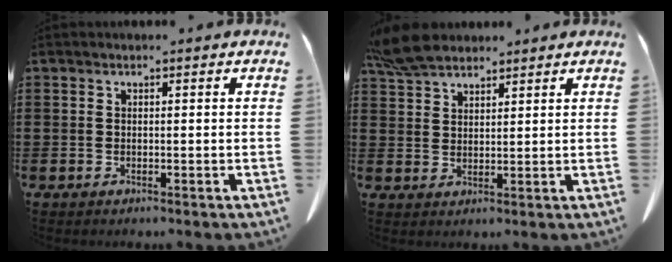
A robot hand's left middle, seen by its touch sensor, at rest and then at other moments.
{"total": 6.3, "force": [5.4, 2.0, 2.7], "torque": [-0.070, 0.000, 0.104]}